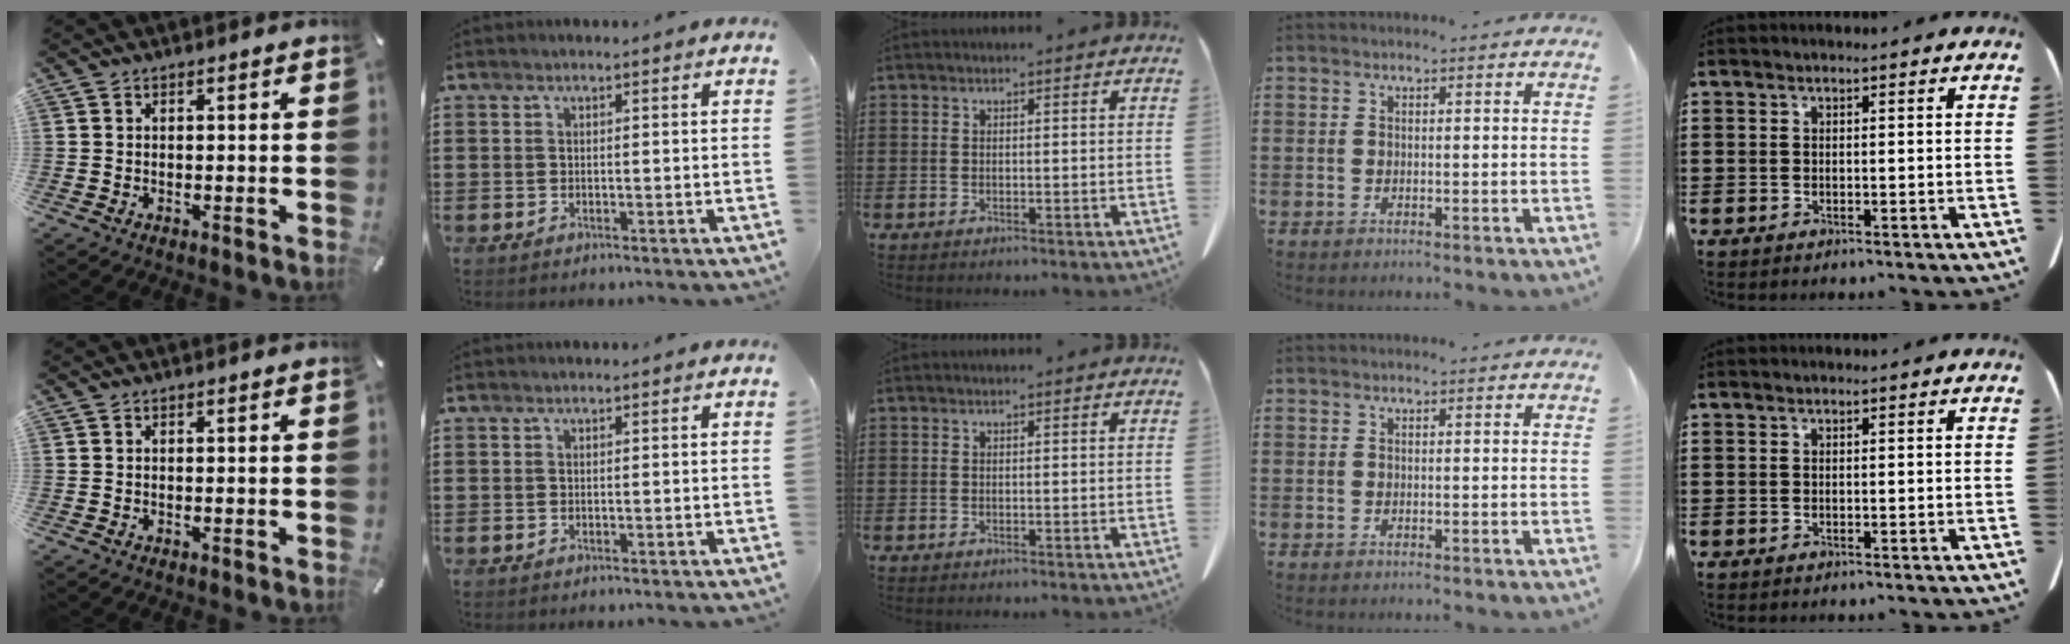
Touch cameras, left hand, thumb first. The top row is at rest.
{}